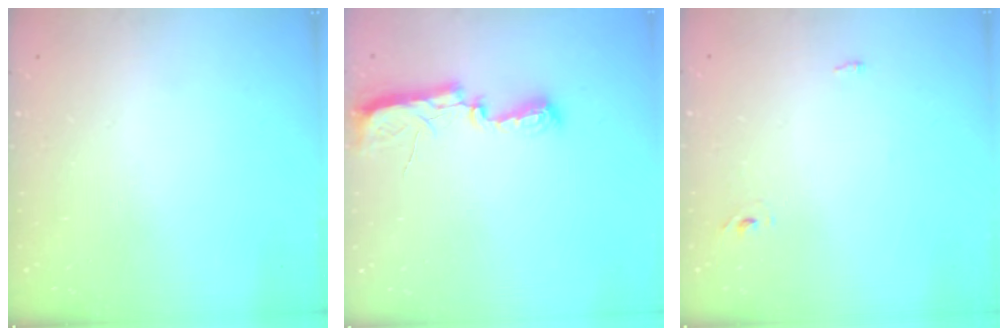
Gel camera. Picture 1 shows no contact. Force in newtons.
{"total": 7.7, "press": 7.7, "slide": 0.6}
{"total": 2.3, "press": 2.1, "slide": 1.0}